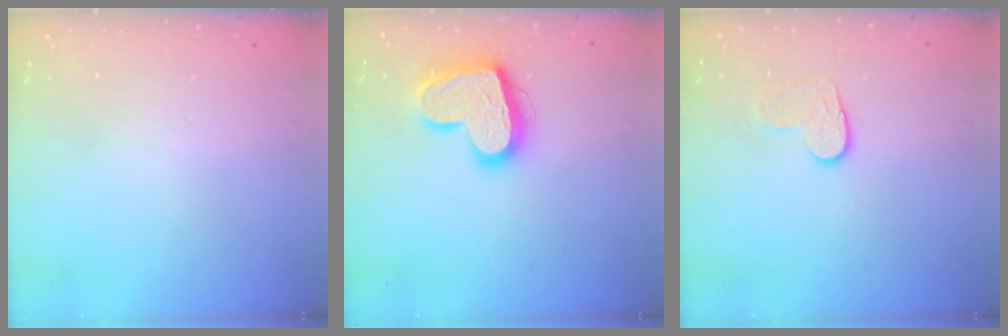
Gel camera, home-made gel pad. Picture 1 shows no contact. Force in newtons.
{"total": 17.5, "press": 17.4, "slide": 1.6}
{"total": 4.9, "press": 4.8, "slide": 0.5}